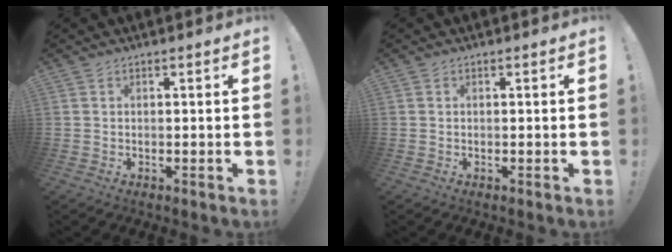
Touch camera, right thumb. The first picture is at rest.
{"total": 0.0}